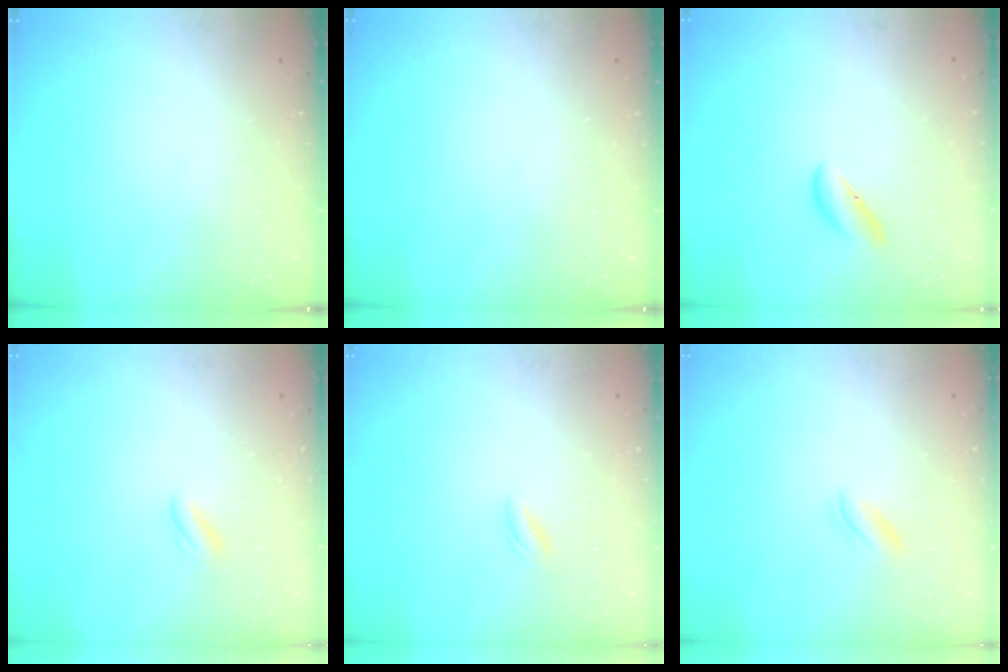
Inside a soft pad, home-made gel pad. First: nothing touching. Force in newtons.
{"total": 0.0}
{"total": 5.1, "press": 5.0, "slide": 1.2}
{"total": 2.7, "press": 2.6, "slide": 0.7}
{"total": 1.1, "press": 0.9, "slide": 0.7}
{"total": 2.8, "press": 2.6, "slide": 0.9}